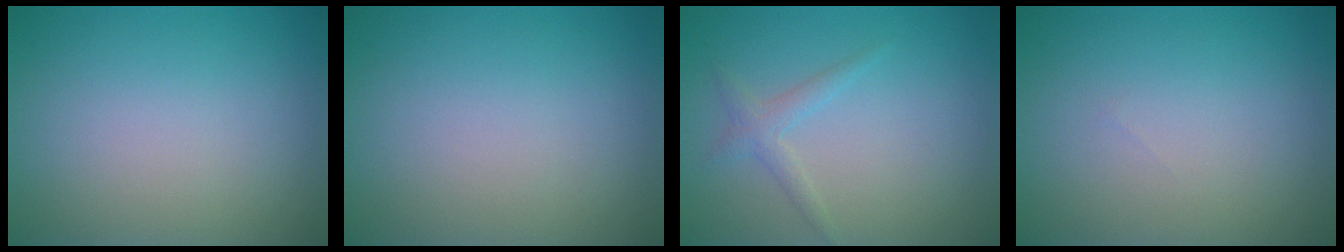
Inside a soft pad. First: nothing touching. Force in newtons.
{"total": 0.0}
{"total": 1.5, "press": 1.5, "slide": 0.0}
{"total": 0.0}